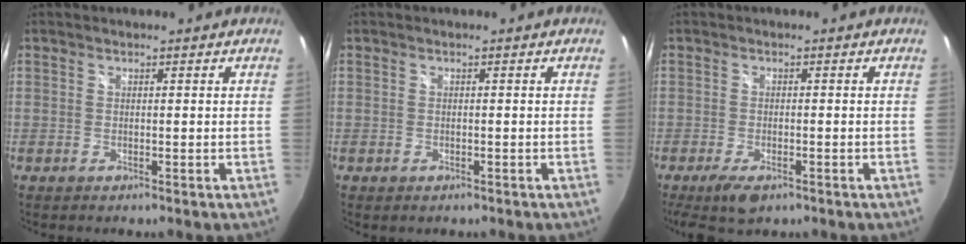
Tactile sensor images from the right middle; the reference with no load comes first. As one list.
[{"total": 0.6, "force": [-0.4, 0.4, 0.2], "torque": [-0.004, -0.004, -0.007]}, {"total": 5.8, "force": [-3.7, 2.3, 3.8], "torque": [-0.087, -0.021, -0.062]}]